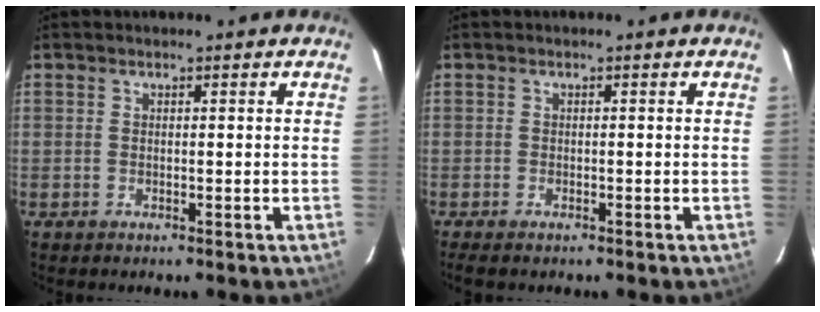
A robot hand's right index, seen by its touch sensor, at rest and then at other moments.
{"total": 2.7, "force": [-2.1, 1.0, 1.4], "torque": [-0.034, -0.009, -0.037]}